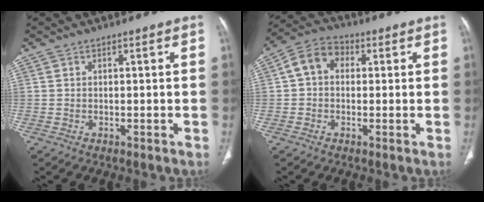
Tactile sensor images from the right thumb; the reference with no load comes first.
{"total": 6.9, "force": [0.8, 5.4, 4.3], "torque": [-0.063, 0.023, 0.003]}